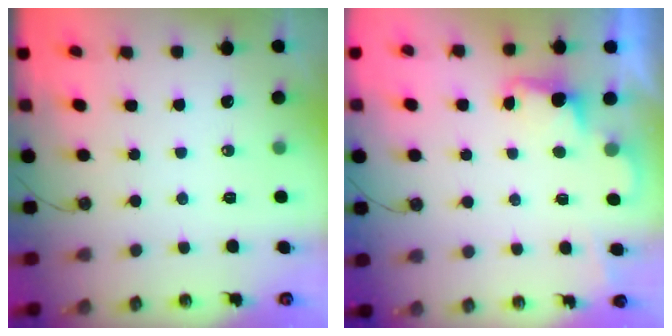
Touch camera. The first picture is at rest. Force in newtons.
{"total": 2.0, "press": 1.8, "slide": 0.9}